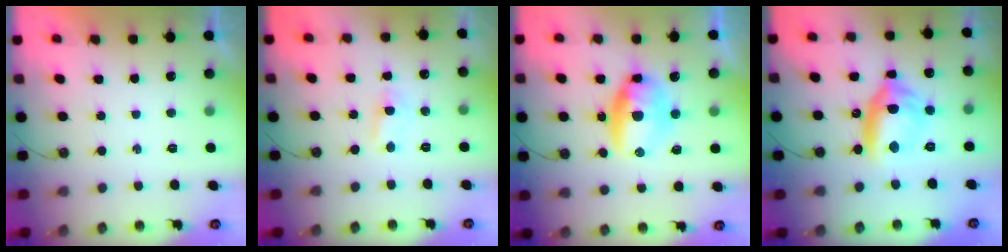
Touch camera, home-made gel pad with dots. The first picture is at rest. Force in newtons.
{"total": 1.0, "press": 0.9, "slide": 0.6}
{"total": 15.0, "press": 11.2, "slide": 10.0}
{"total": 11.4, "press": 11.4, "slide": 1.3}